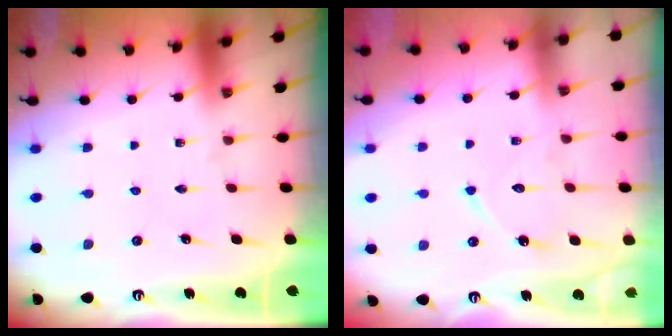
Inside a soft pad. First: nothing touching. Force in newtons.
{"total": 9.6, "press": 9.6, "slide": 0.6}